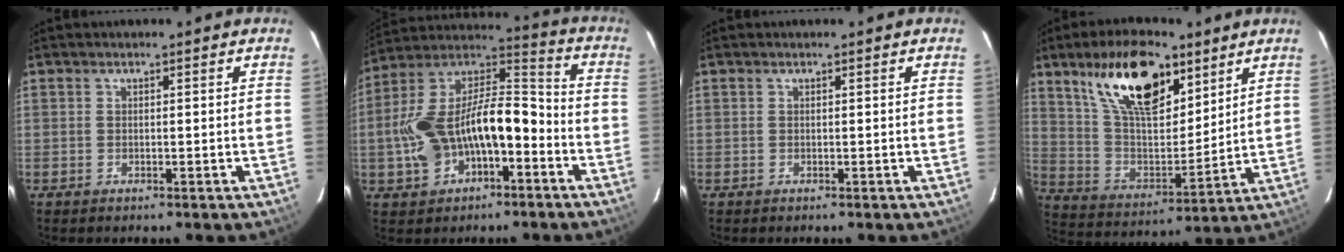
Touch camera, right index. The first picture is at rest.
{"total": 19.2, "force": [-6.1, 10.5, 14.8], "torque": [-0.299, 0.021, -0.100]}
{"total": 0.0}
{"total": 19.7, "force": [11.3, 8.7, 13.6], "torque": [-0.251, 0.018, 0.213]}